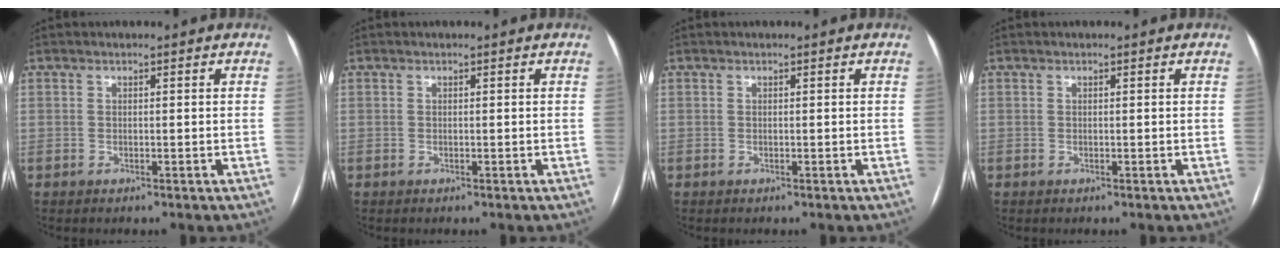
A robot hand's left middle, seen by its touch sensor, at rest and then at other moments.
{"total": 0.0}
{"total": 0.0}
{"total": 0.0}